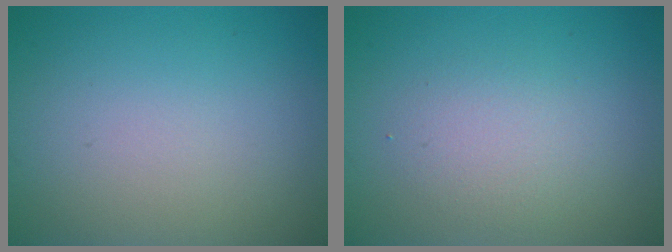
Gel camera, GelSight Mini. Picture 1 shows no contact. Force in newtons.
{"total": 2.2, "press": 2.2, "slide": 0.2}